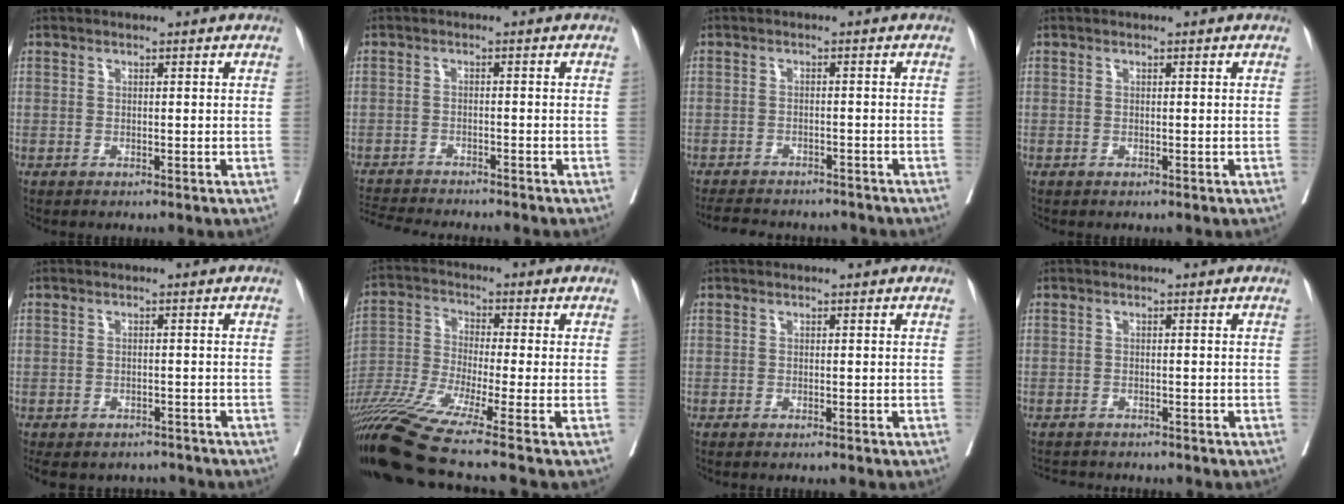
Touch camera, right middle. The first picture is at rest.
{"total": 10.8, "force": [-10.0, 0.7, 3.9], "torque": [-0.056, -0.010, -0.145]}
{"total": 11.8, "force": [-10.7, 3.2, 3.8], "torque": [-0.075, 0.000, -0.137]}
{"total": 0.0}
{"total": 10.6, "force": [-9.3, 4.4, 2.9], "torque": [-0.074, 0.001, -0.114]}
{"total": 15.8, "force": [-11.9, -2.1, 10.2], "torque": [-0.213, -0.034, -0.217]}
{"total": 2.6, "force": [-2.2, -0.3, 1.3], "torque": [-0.013, 0.002, -0.027]}
{"total": 5.7, "force": [-5.3, 1.3, 1.6], "torque": [-0.023, -0.001, -0.074]}